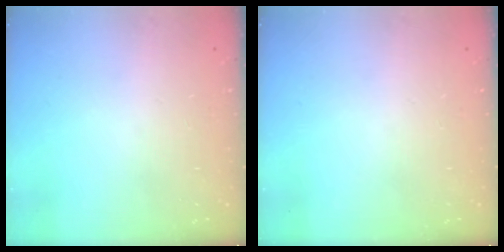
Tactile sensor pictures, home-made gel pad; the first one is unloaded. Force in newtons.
{"total": 0.0}